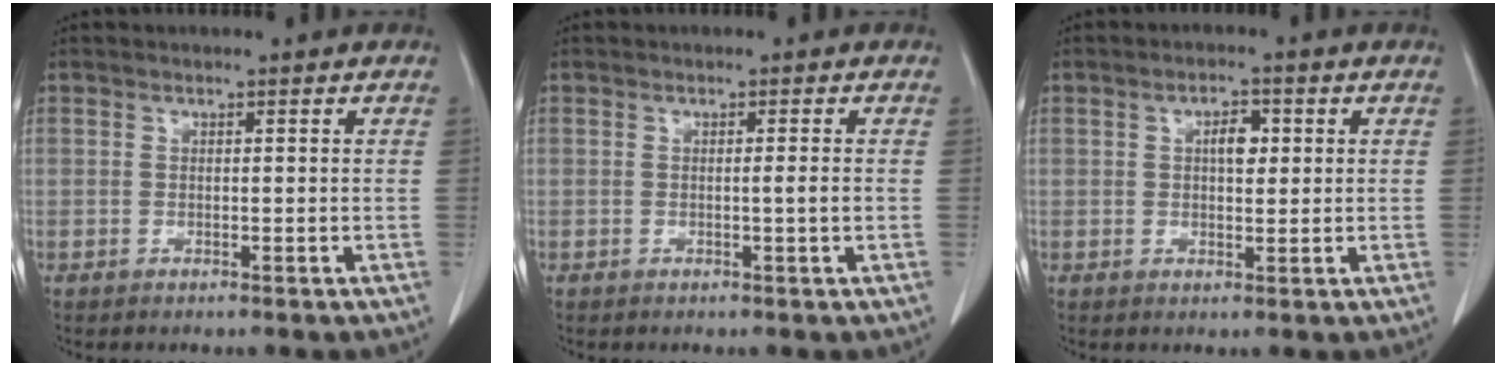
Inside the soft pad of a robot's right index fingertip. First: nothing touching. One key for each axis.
{"total": 1.3, "fx": 0.0, "fy": -0.2, "fz": 1.3, "tx": -0.020, "ty": -0.001, "tz": 0.000}
{"total": 3.5, "fx": 1.0, "fy": 1.7, "fz": 3.0, "tx": -0.045, "ty": 0.005, "tz": 0.015}